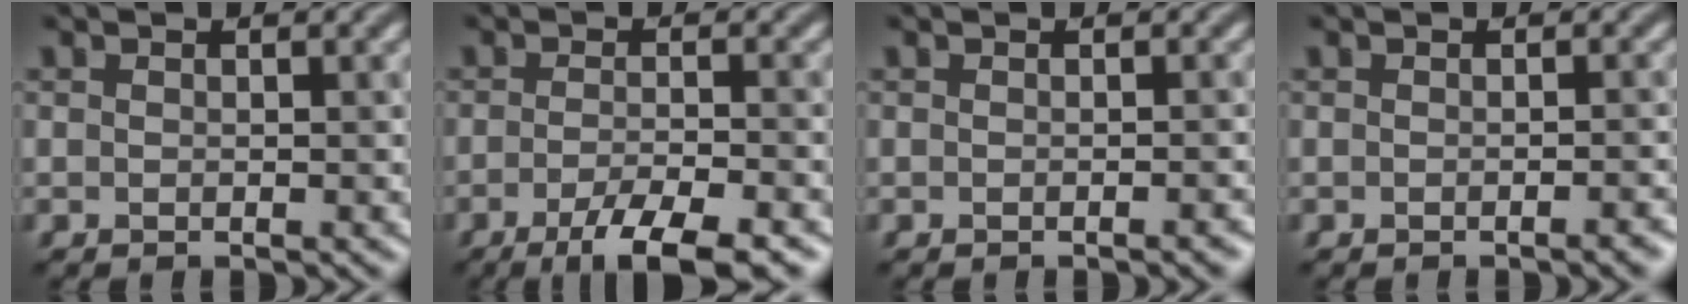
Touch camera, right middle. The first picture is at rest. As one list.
[{"total": 5.6, "force": [-3.3, 1.2, 4.3], "torque": [-0.066, -0.003, -0.057]}, {"total": 0.9, "force": [-0.5, 0.2, 0.7], "torque": [-0.007, 0.001, -0.008]}, {"total": 1.4, "force": [-0.8, 0.3, 1.2], "torque": [-0.009, 0.001, -0.013]}]